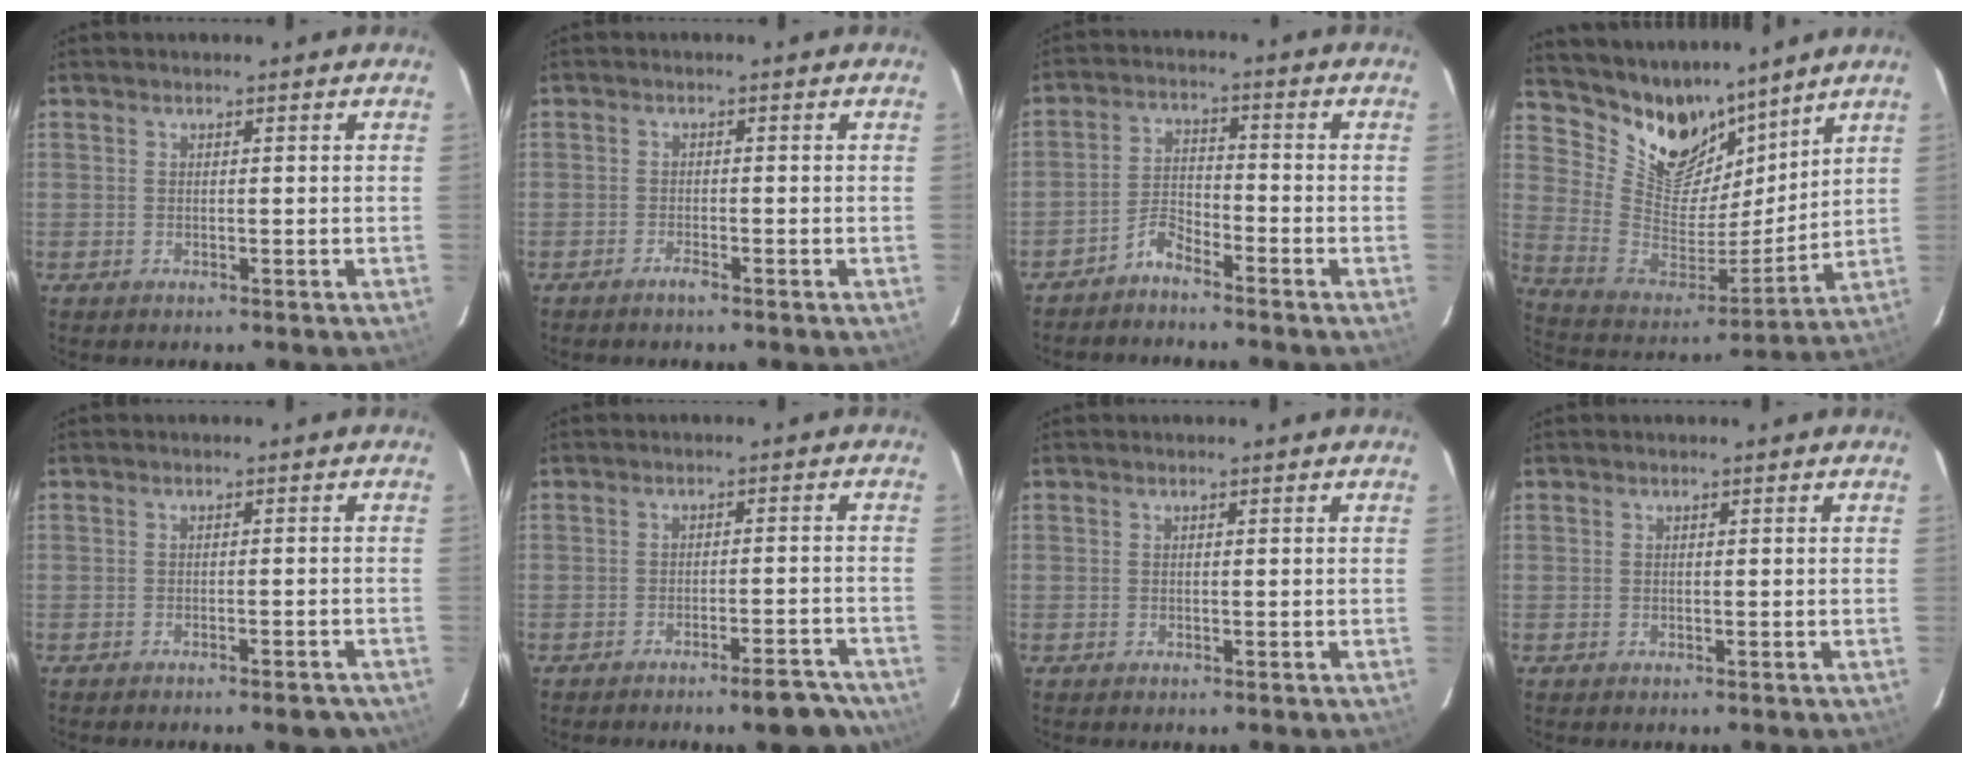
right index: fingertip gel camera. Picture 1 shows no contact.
{"total": 1.5, "force": [-1.3, 0.2, 0.7], "torque": [-0.021, 0.000, -0.028]}
{"total": 3.8, "force": [-3.4, 1.2, 1.2], "torque": [-0.030, 0.015, -0.071]}
{"total": 16.8, "force": [12.9, 8.6, 6.5], "torque": [-0.152, -0.006, 0.248]}
{"total": 4.9, "force": [-4.1, 1.7, 2.1], "torque": [-0.030, 0.006, -0.038]}
{"total": 7.1, "force": [-6.2, 1.6, 3.2], "torque": [-0.040, 0.016, -0.067]}
{"total": 0.0}
{"total": 0.0}